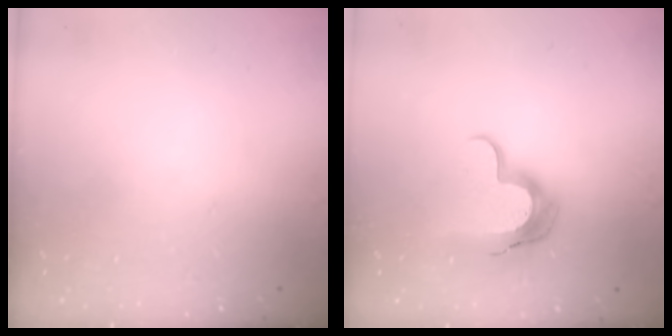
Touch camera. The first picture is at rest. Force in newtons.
{"total": 11.9, "press": 11.9, "slide": 0.6}